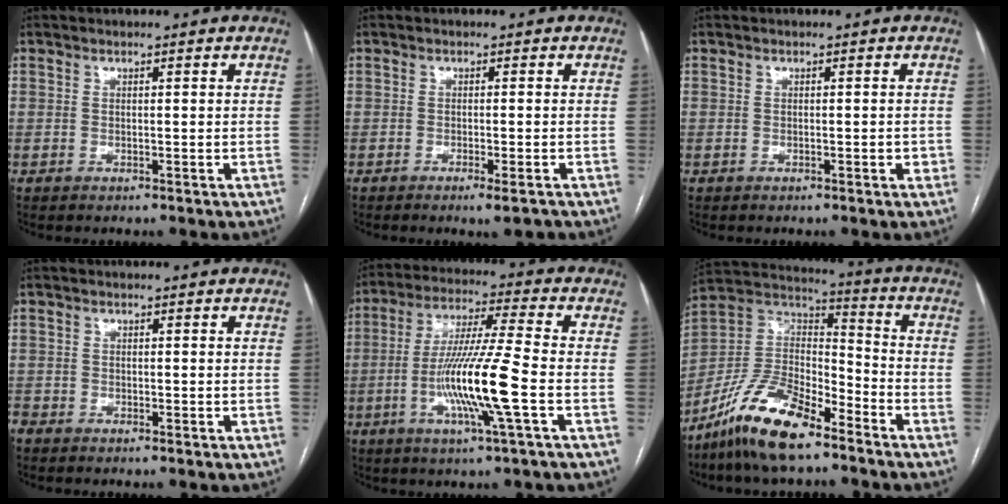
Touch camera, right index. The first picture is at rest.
{"total": 2.6, "force": [-1.7, 0.1, 1.9], "torque": [-0.024, -0.005, -0.024]}
{"total": 1.0, "force": [-0.4, 0.3, 0.9], "torque": [-0.014, 0.000, -0.006]}
{"total": 1.2, "force": [-0.9, 0.7, 0.1], "torque": [-0.005, 0.000, -0.017]}
{"total": 13.2, "force": [-3.6, -0.8, 12.7], "torque": [-0.250, -0.010, -0.073]}
{"total": 14.5, "force": [-10.5, 4.3, 9.0], "torque": [-0.182, 0.014, -0.200]}